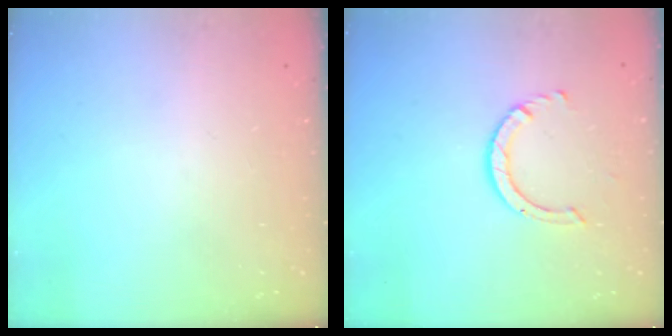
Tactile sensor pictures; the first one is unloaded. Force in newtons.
{"total": 3.9, "press": 3.9, "slide": 0.3}